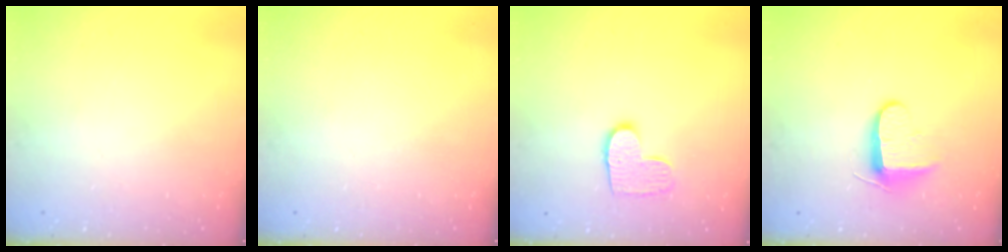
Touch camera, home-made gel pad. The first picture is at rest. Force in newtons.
{"total": 0.0}
{"total": 8.7, "press": 8.7, "slide": 0.4}
{"total": 9.1, "press": 9.0, "slide": 1.0}